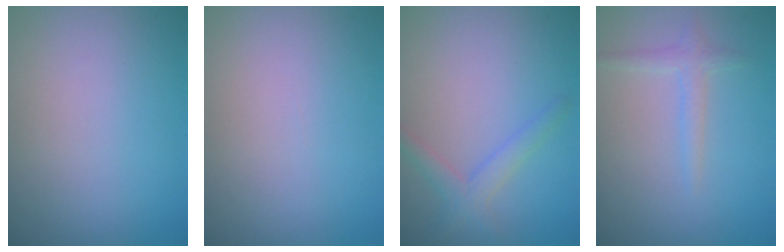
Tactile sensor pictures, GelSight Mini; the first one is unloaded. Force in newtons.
{"total": 0.0}
{"total": 2.1, "press": 2.1, "slide": 0.1}
{"total": 1.5, "press": 1.4, "slide": 0.1}